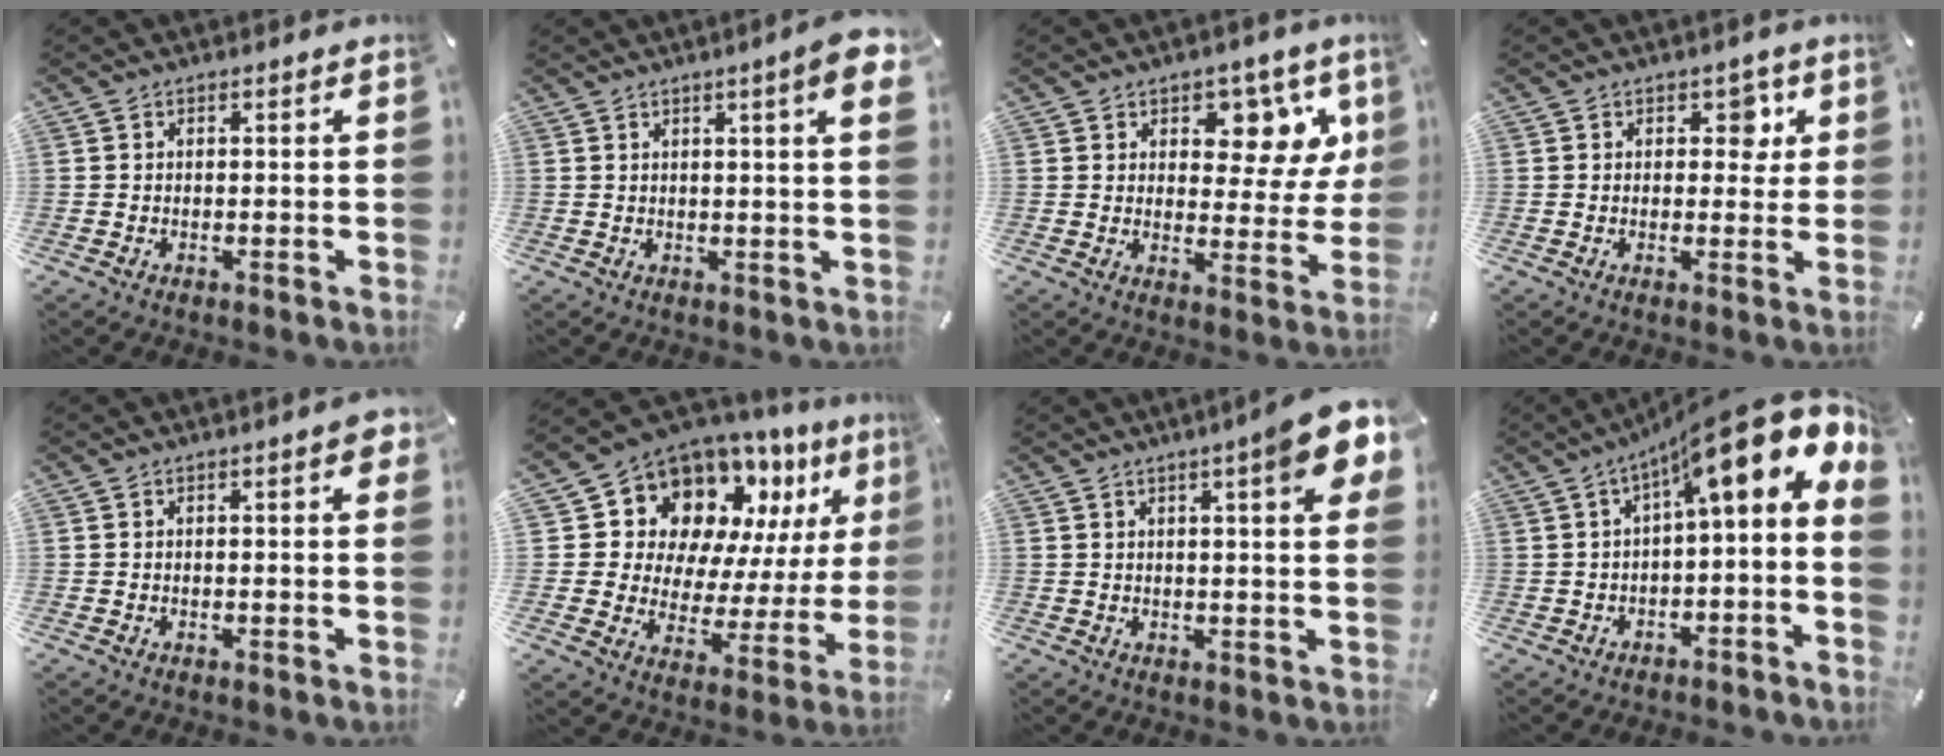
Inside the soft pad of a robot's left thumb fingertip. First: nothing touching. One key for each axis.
{"total": 7.2, "fx": 3.1, "fy": 0.6, "fz": 6.5, "tx": -0.100, "ty": -0.011, "tz": 0.048}
{"total": 10.0, "fx": 5.8, "fy": 6.3, "fz": 5.2, "tx": -0.057, "ty": -0.042, "tz": 0.099}
{"total": 4.6, "fx": 1.7, "fy": 3.2, "fz": 2.8, "tx": -0.007, "ty": -0.011, "tz": 0.016}
{"total": 3.3, "fx": 1.2, "fy": 0.8, "fz": 3.0, "tx": -0.042, "ty": -0.001, "tz": 0.016}
{"total": 13.4, "fx": 10.0, "fy": 8.3, "fz": 3.3, "tx": -0.061, "ty": -0.109, "tz": 0.179}
{"total": 9.6, "fx": 4.7, "fy": 1.5, "fz": 8.3, "tx": -0.121, "ty": -0.021, "tz": 0.073}
{"total": 15.9, "fx": 7.8, "fy": 3.6, "fz": 13.4, "tx": -0.198, "ty": -0.068, "tz": 0.122}